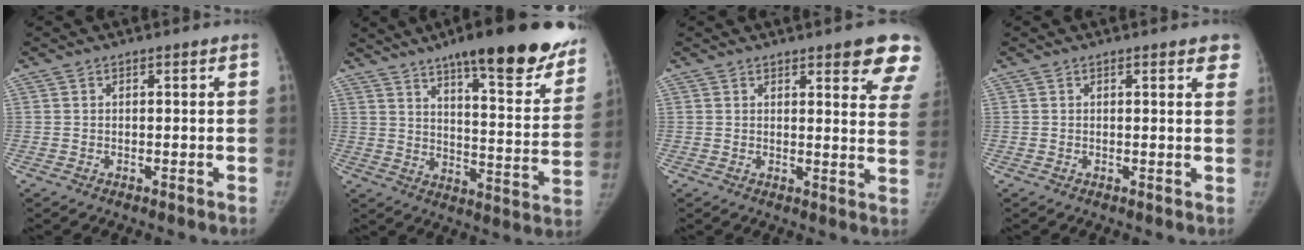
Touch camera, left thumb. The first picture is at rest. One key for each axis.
{"total": 26.7, "fx": 18.5, "fy": 6.1, "fz": 18.2, "tx": -0.218, "ty": -0.073, "tz": 0.251}
{"total": 11.5, "fx": 7.8, "fy": 2.7, "fz": 7.9, "tx": -0.064, "ty": -0.037, "tz": 0.079}
{"total": 4.2, "fx": 2.8, "fy": 1.0, "fz": 3.0, "tx": -0.014, "ty": -0.004, "tz": 0.024}